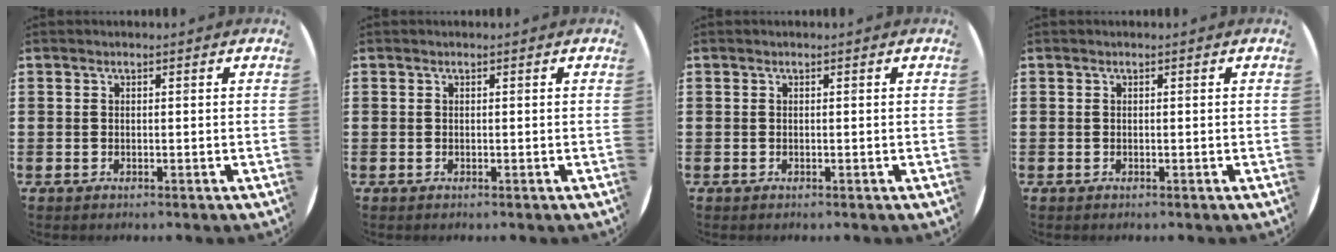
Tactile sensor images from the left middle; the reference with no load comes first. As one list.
[{"total": 0.0}, {"total": 0.0}, {"total": 0.0}]